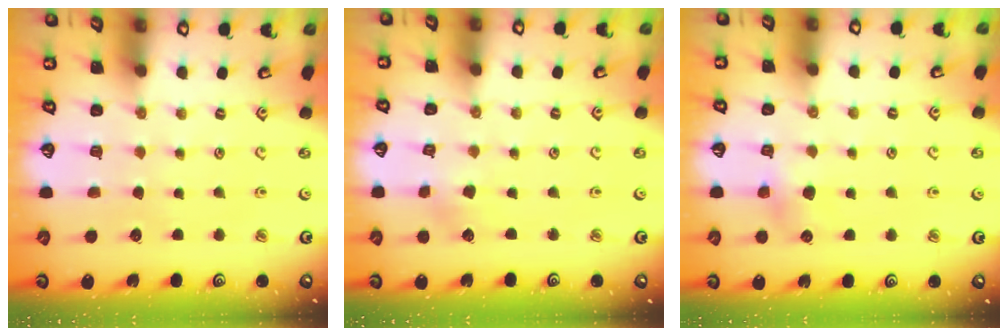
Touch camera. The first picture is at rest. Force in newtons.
{"total": 2.3, "press": 2.3, "slide": 0.4}
{"total": 5.9, "press": 5.9, "slide": 0.5}